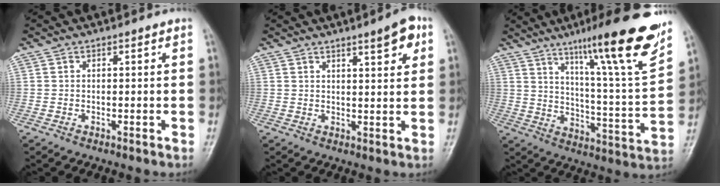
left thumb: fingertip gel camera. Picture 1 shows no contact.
{"total": 5.9, "force": [3.3, 1.4, 4.7], "torque": [-0.052, -0.014, 0.043]}
{"total": 21.8, "force": [14.0, 2.2, 16.5], "torque": [-0.218, -0.062, 0.215]}